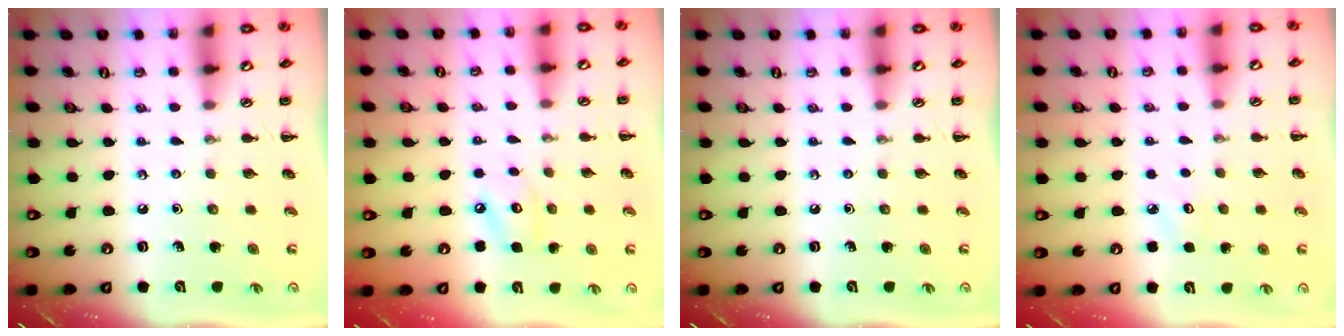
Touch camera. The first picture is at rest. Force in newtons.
{"total": 5.4, "press": 5.3, "slide": 0.8}
{"total": 0.0}
{"total": 3.4, "press": 3.3, "slide": 0.8}